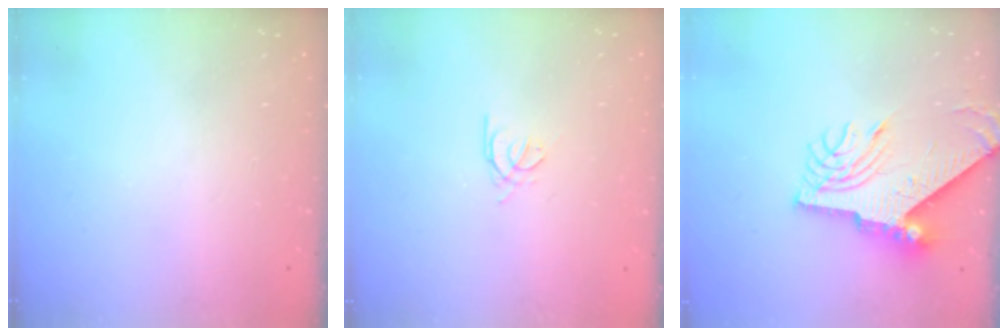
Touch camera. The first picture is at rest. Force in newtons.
{"total": 1.2, "press": 1.1, "slide": 0.4}
{"total": 12.3, "press": 12.2, "slide": 1.2}